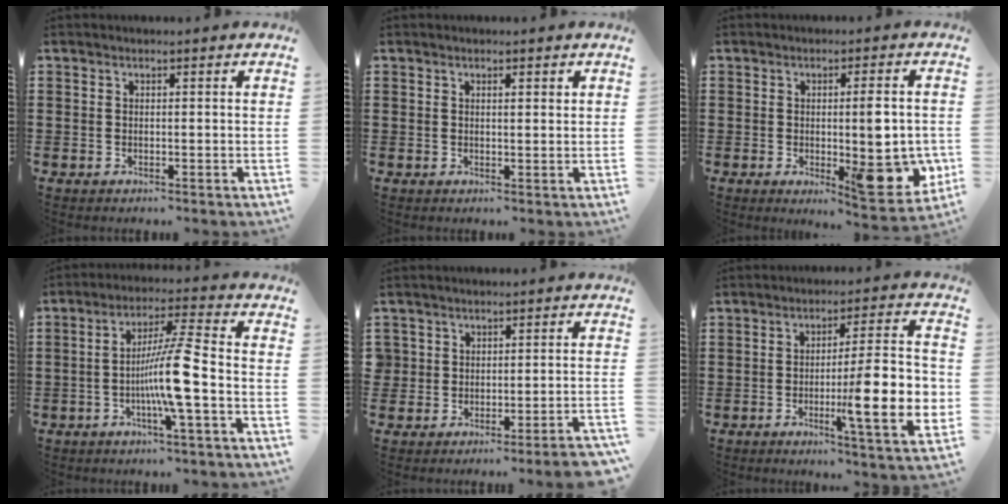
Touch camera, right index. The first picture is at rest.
{"total": 0.9, "force": [0.4, 0.2, 0.8], "torque": [-0.015, 0.002, 0.006]}
{"total": 8.4, "force": [-0.8, 2.2, 8.1], "torque": [-0.112, -0.009, -0.012]}
{"total": 9.4, "force": [-2.5, 0.1, 9.1], "torque": [-0.174, -0.007, -0.054]}
{"total": 2.4, "force": [-2.2, 0.8, 0.5], "torque": [-0.014, 0.004, -0.049]}
{"total": 13.0, "force": [-2.8, 2.1, 12.5], "torque": [-0.196, -0.010, -0.049]}